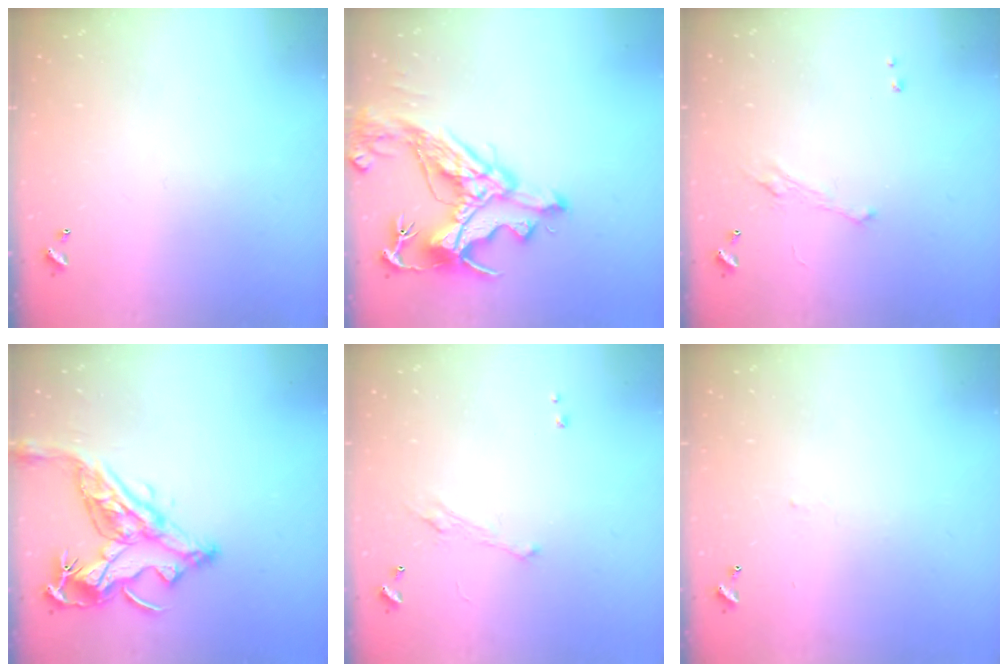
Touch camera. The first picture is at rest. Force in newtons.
{"total": 13.8, "press": 13.7, "slide": 1.9}
{"total": 2.3, "press": 2.1, "slide": 0.8}
{"total": 16.2, "press": 16.1, "slide": 2.1}
{"total": 2.3, "press": 2.1, "slide": 0.8}
{"total": 2.1, "press": 2.1, "slide": 0.2}